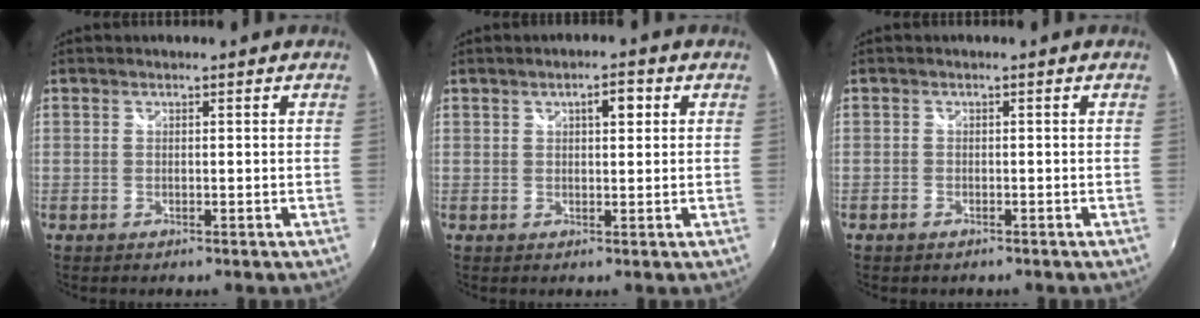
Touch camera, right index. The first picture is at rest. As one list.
[{"total": 3.1, "force": [1.1, 1.3, 2.6], "torque": [-0.038, 0.010, 0.016]}, {"total": 1.3, "force": [-0.9, 1.0, 0.2], "torque": [-0.009, -0.001, -0.016]}]